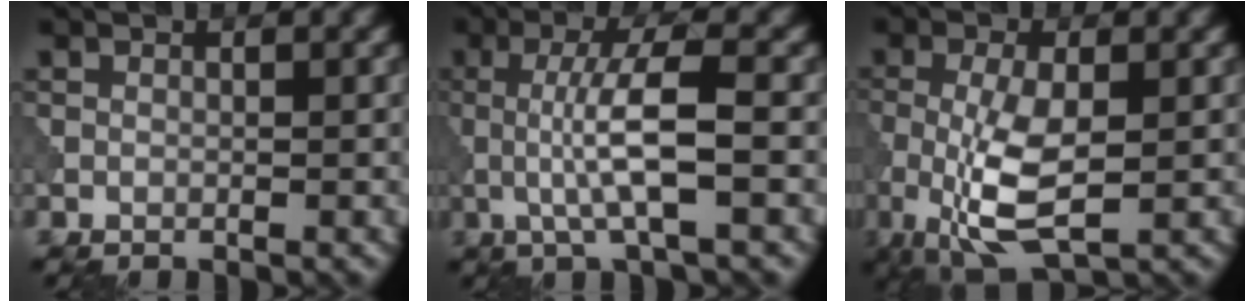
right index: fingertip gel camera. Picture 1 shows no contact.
{"total": 5.6, "force": [-0.4, 1.0, 5.5], "torque": [-0.105, 0.009, -0.011]}
{"total": 6.4, "force": [-1.0, 2.4, 5.9], "torque": [-0.132, -0.009, -0.016]}